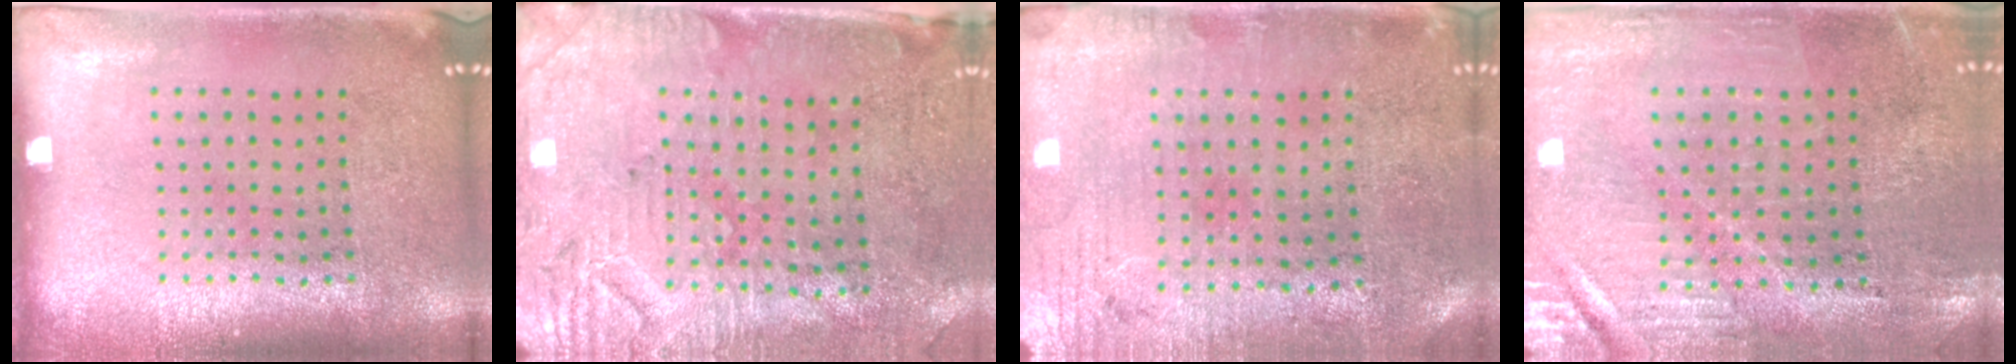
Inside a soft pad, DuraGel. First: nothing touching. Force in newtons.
{"total": 3.1, "press": 2.6, "slide": 1.5}
{"total": 0.6, "press": 0.4, "slide": 0.5}
{"total": 0.9, "press": 0.8, "slide": 0.3}